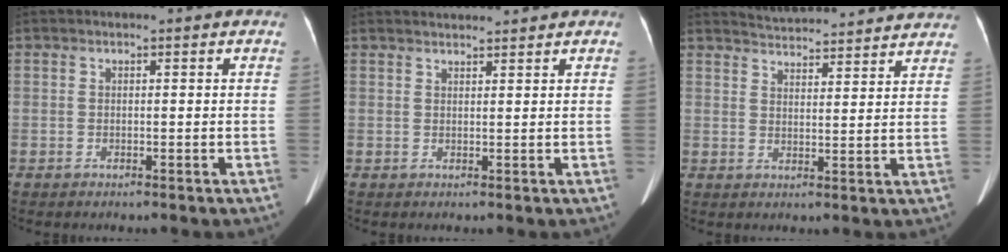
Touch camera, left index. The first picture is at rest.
{"total": 3.8, "force": [3.8, 0.2, 0.5], "torque": [-0.011, 0.027, 0.055]}
{"total": 14.5, "force": [13.9, 1.8, 3.6], "torque": [-0.050, 0.015, 0.175]}